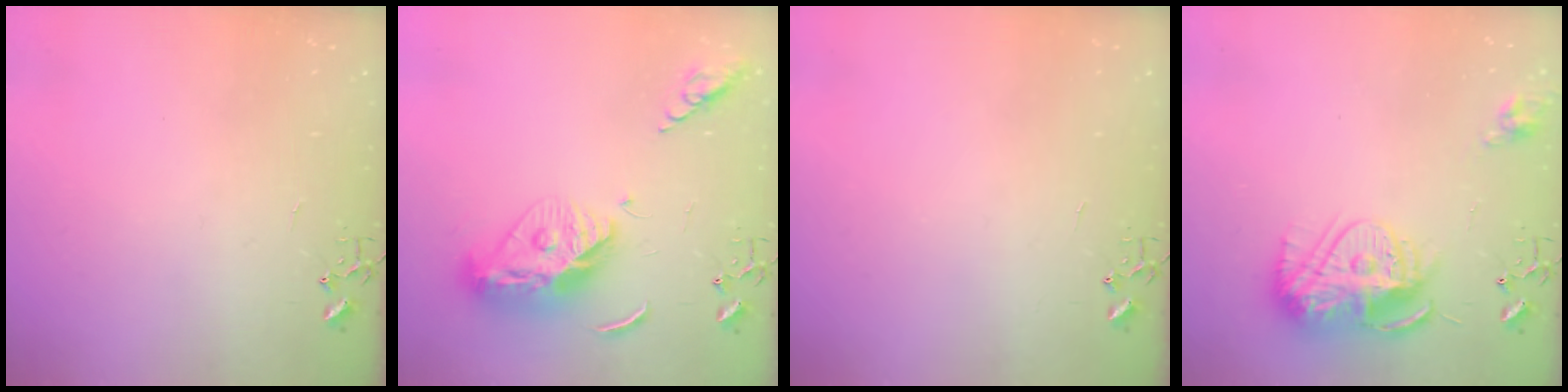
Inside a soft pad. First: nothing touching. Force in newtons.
{"total": 13.9, "press": 13.9, "slide": 1.3}
{"total": 0.0}
{"total": 15.4, "press": 15.4, "slide": 1.3}